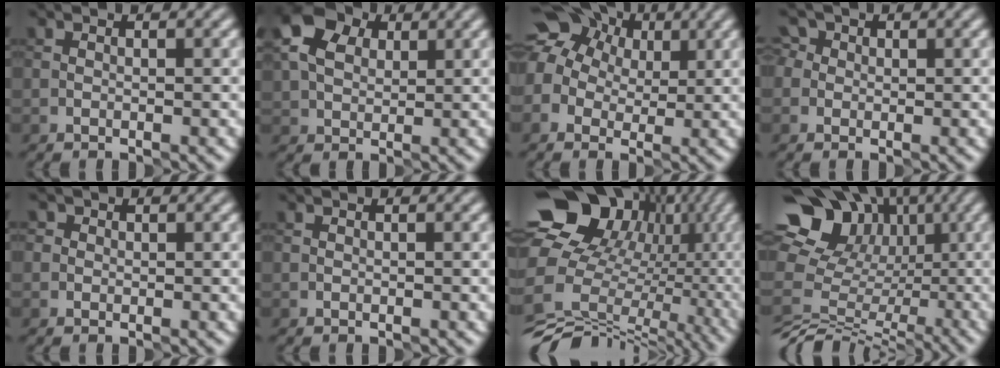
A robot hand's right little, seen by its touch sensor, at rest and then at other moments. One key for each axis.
{"total": 8.7, "fx": 4.0, "fy": 6.1, "fz": 4.8, "tx": -0.105, "ty": 0.034, "tz": 0.058}
{"total": 9.9, "fx": 3.7, "fy": 7.8, "fz": 4.9, "tx": -0.082, "ty": 0.042, "tz": 0.031}
{"total": 2.4, "fx": 1.0, "fy": 2.0, "fz": 0.8, "tx": 0.008, "ty": 0.013, "tz": -0.006}
{"total": 1.6, "fx": 0.8, "fy": 1.3, "fz": 0.5, "tx": 0.006, "ty": 0.008, "tz": -0.012}
{"total": 0.0}
{"total": 18.1, "fx": 0.8, "fy": 15.0, "fz": 10.1, "tx": -0.158, "ty": 0.045, "tz": 0.035}
{"total": 12.4, "fx": 0.6, "fy": 10.8, "fz": 6.0, "tx": -0.125, "ty": 0.020, "tz": 0.027}